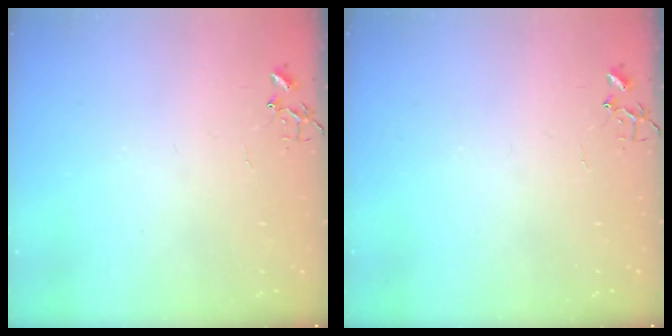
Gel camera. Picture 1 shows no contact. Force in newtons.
{"total": 0.0}